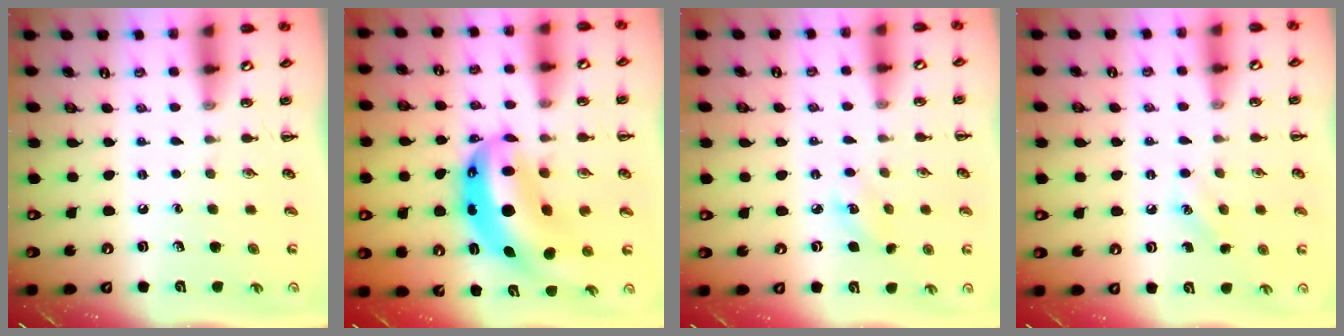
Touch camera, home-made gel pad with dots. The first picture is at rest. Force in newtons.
{"total": 12.6, "press": 12.1, "slide": 3.4}
{"total": 3.5, "press": 3.4, "slide": 0.8}
{"total": 6.7, "press": 6.5, "slide": 1.7}